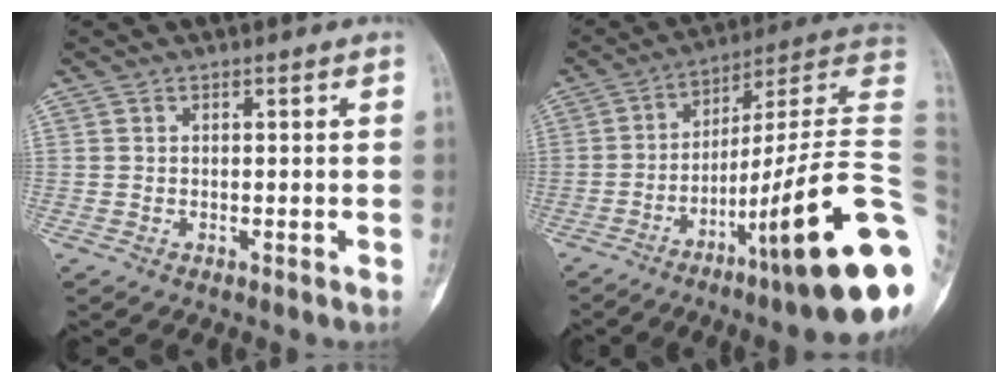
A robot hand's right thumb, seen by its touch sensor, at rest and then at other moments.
{"total": 27.4, "force": [-8.4, 3.6, 25.8], "torque": [-0.311, 0.053, -0.125]}